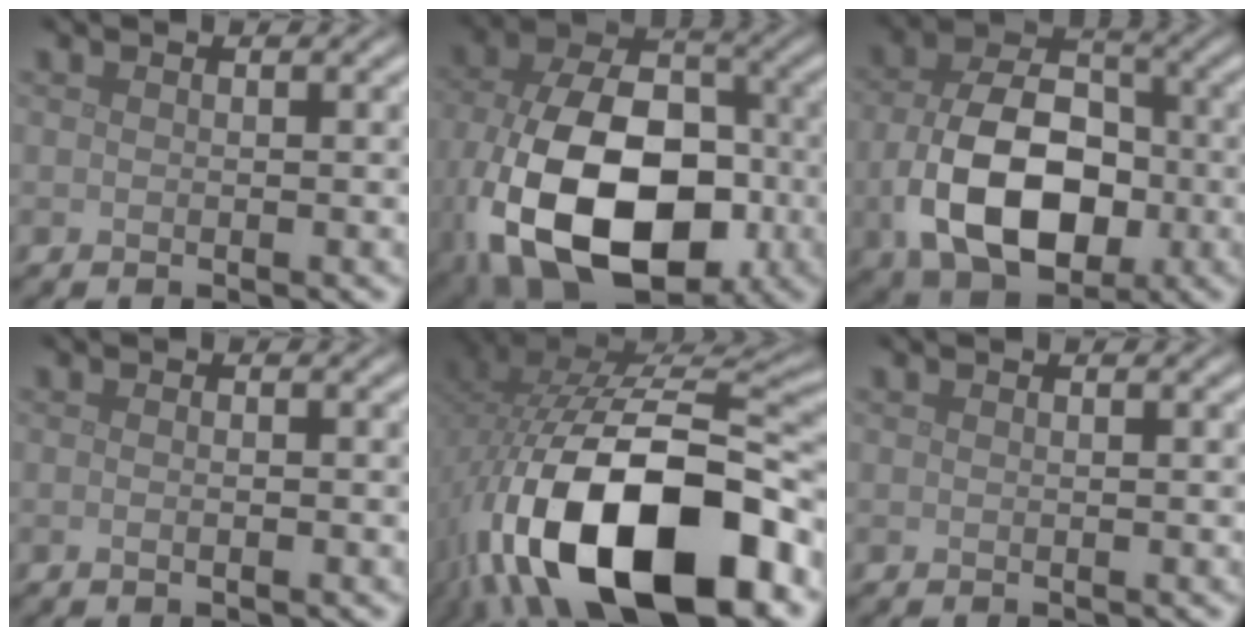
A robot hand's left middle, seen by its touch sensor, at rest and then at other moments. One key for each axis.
{"total": 16.3, "fx": -4.3, "fy": 10.6, "fz": 11.7, "tx": -0.225, "ty": -0.037, "tz": -0.065}
{"total": 11.0, "fx": -2.3, "fy": 7.4, "fz": 7.9, "tx": -0.157, "ty": -0.013, "tz": -0.036}
{"total": 1.2, "fx": 0.0, "fy": 0.6, "fz": 1.0, "tx": 0.000, "ty": -0.003, "tz": -0.008}
{"total": 18.2, "fx": -6.8, "fy": 8.7, "fz": 14.5, "tx": -0.264, "ty": -0.014, "tz": -0.103}
{"total": 0.0}